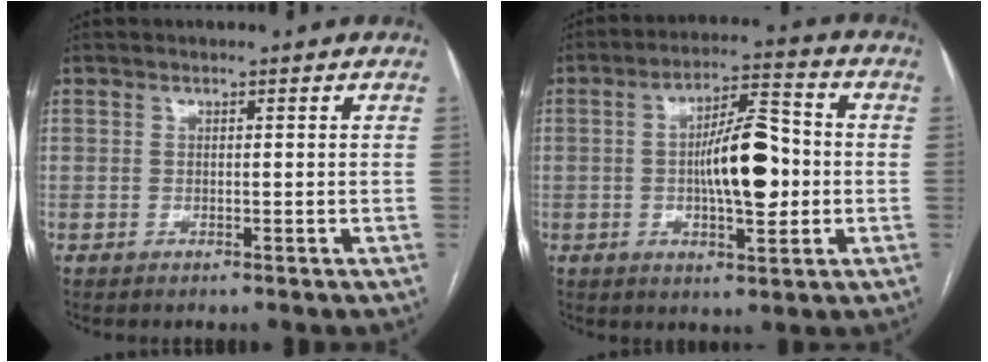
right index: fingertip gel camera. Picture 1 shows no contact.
{"total": 10.9, "force": [-0.6, 3.1, 10.5], "torque": [-0.177, 0.016, -0.008]}